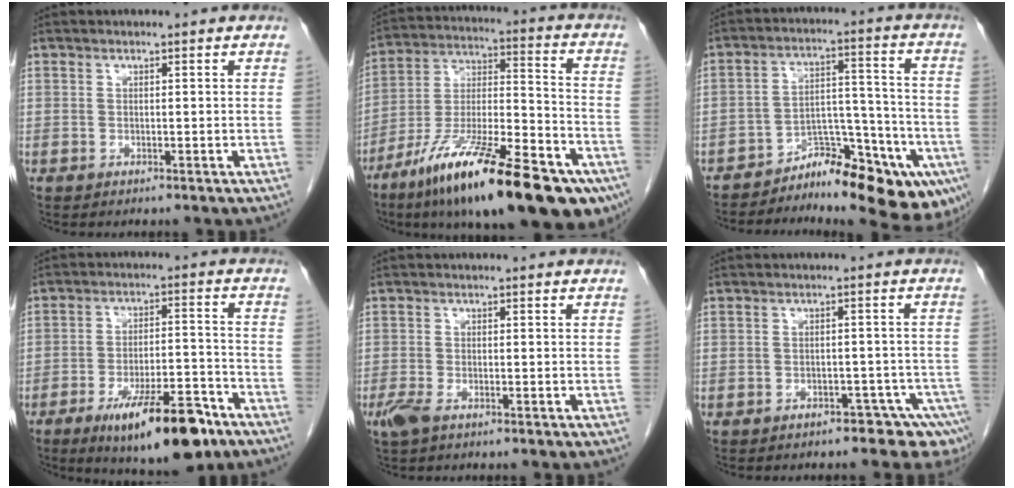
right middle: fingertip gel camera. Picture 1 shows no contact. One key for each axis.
{"total": 27.9, "fx": -17.3, "fy": 6.0, "fz": 21.1, "tx": -0.297, "ty": -0.015, "tz": -0.282}
{"total": 14.1, "fx": -10.1, "fy": 4.9, "fz": 8.6, "tx": -0.089, "ty": 0.056, "tz": -0.152}
{"total": 14.2, "fx": -8.8, "fy": 3.5, "fz": 10.5, "tx": -0.145, "ty": -0.003, "tz": -0.133}
{"total": 2.7, "fx": -1.6, "fy": 1.0, "fz": 1.9, "tx": -0.046, "ty": -0.005, "tz": -0.030}
{"total": 7.5, "fx": -5.8, "fy": 4.0, "fz": 2.7, "tx": -0.014, "ty": 0.010, "tz": -0.070}